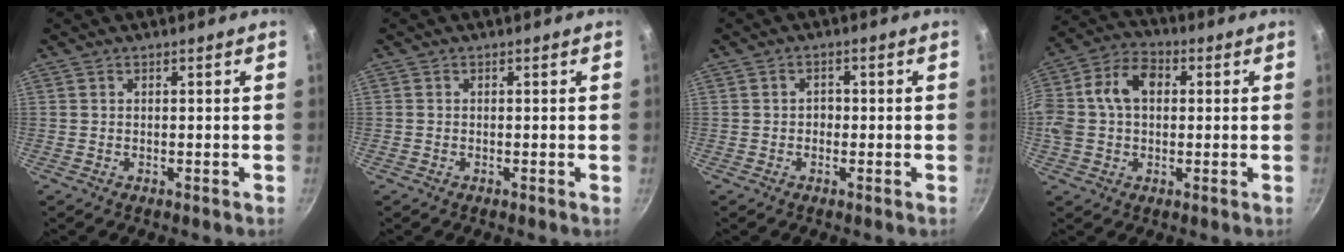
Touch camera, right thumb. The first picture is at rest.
{"total": 0.0}
{"total": 1.8, "force": [-0.3, 1.6, 0.9], "torque": [-0.004, 0.004, -0.008]}
{"total": 13.0, "force": [1.6, 9.3, 9.0], "torque": [-0.158, 0.031, 0.010]}